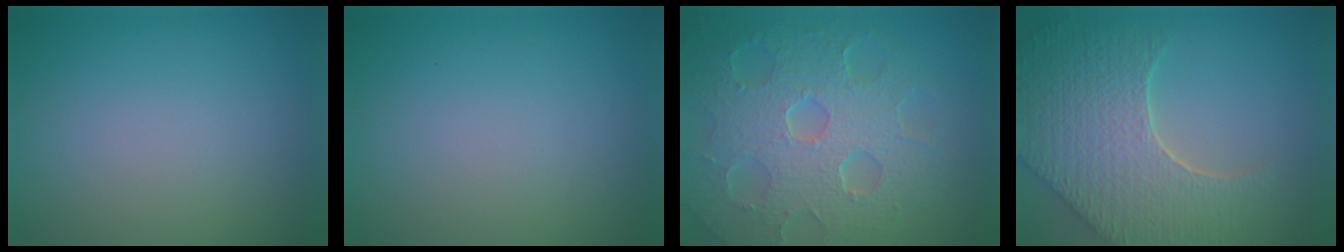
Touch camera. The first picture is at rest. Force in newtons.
{"total": 0.0}
{"total": 8.6, "press": 6.1, "slide": 6.0}
{"total": 9.1, "press": 6.4, "slide": 6.4}